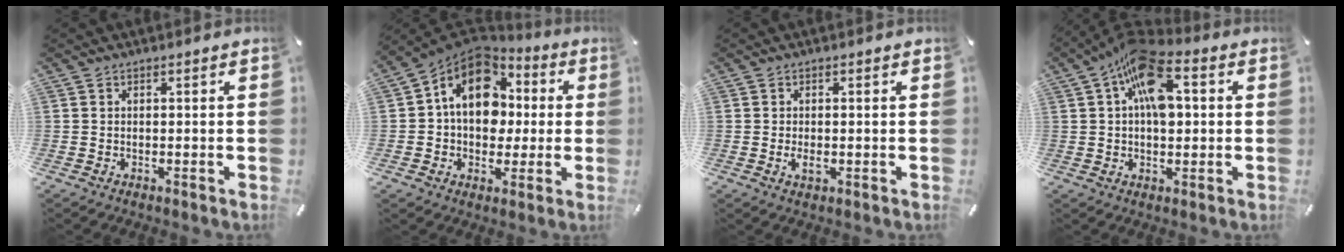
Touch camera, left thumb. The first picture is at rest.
{"total": 14.9, "force": [2.5, 11.9, 8.6], "torque": [-0.147, -0.003, 0.047]}
{"total": 2.2, "force": [-0.3, 1.1, 1.8], "torque": [-0.034, -0.006, -0.009]}
{"total": 14.1, "force": [3.0, 7.9, 11.4], "torque": [-0.189, 0.000, 0.052]}